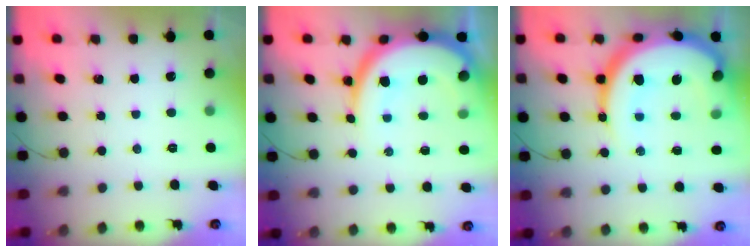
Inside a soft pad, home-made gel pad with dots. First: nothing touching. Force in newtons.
{"total": 16.6, "press": 16.5, "slide": 1.5}
{"total": 24.2, "press": 24.1, "slide": 2.1}